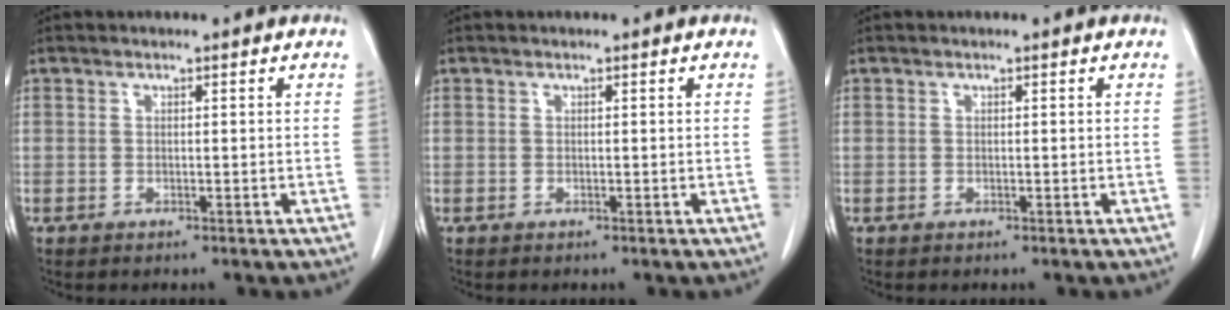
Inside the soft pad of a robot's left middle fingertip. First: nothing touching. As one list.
[{"total": 0.0}, {"total": 0.0}]